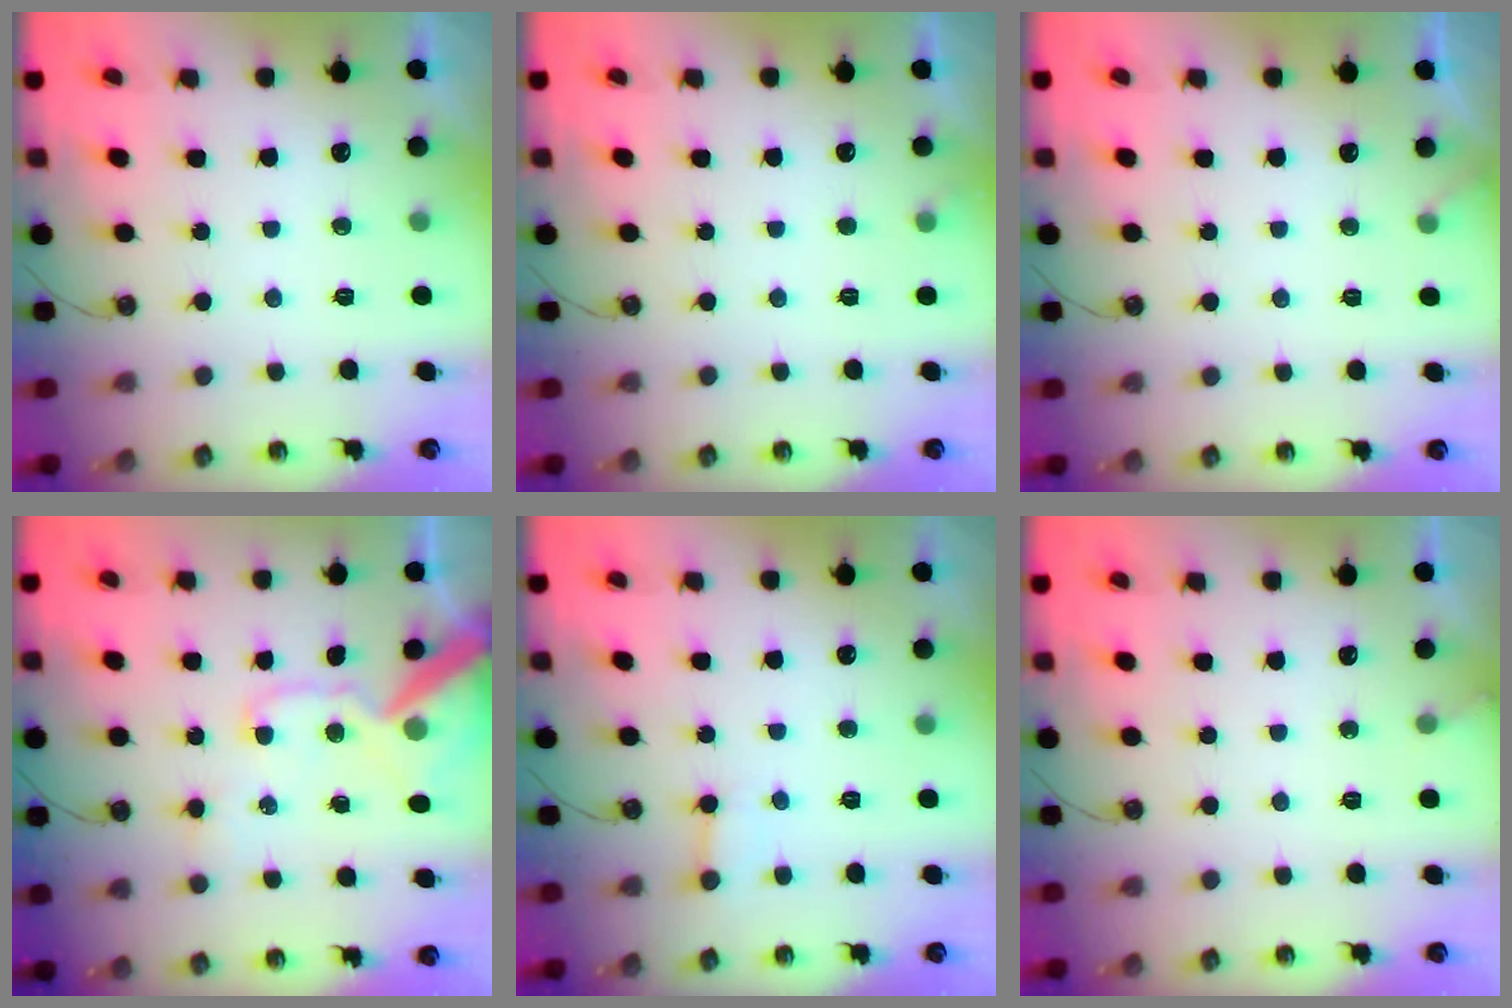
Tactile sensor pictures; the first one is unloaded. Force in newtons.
{"total": 2.6, "press": 2.6, "slide": 0.4}
{"total": 2.4, "press": 2.4, "slide": 0.2}
{"total": 17.0, "press": 16.9, "slide": 2.4}
{"total": 2.4, "press": 2.4, "slide": 0.2}
{"total": 2.8, "press": 2.8, "slide": 0.2}